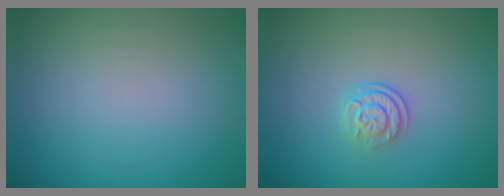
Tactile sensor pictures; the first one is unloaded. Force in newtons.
{"total": 2.5, "press": 1.8, "slide": 1.7}